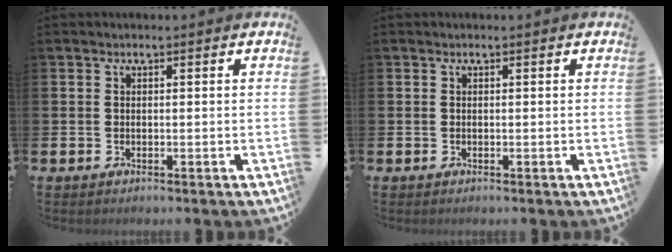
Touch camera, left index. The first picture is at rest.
{"total": 0.0}